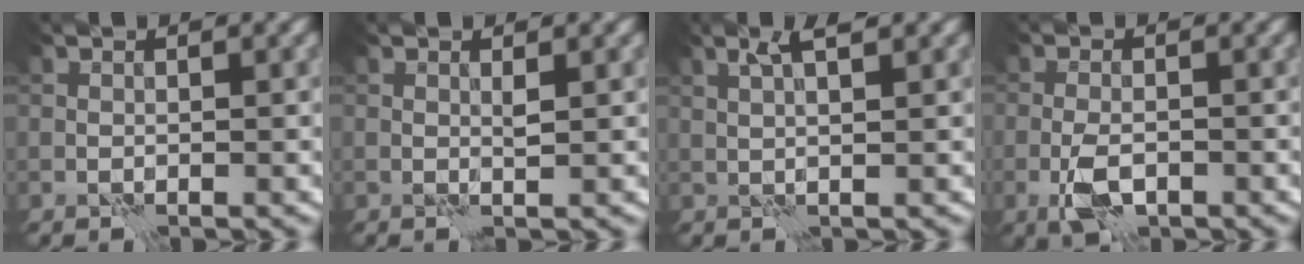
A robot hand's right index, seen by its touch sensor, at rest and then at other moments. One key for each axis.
{"total": 0.5, "fx": 0.3, "fy": 0.0, "fz": 0.4, "tx": -0.010, "ty": 0.002, "tz": 0.005}
{"total": 2.4, "fx": 1.4, "fy": 0.4, "fz": 1.9, "tx": -0.029, "ty": 0.005, "tz": 0.021}
{"total": 3.4, "fx": -1.6, "fy": 1.5, "fz": 2.6, "tx": -0.053, "ty": -0.002, "tz": -0.034}